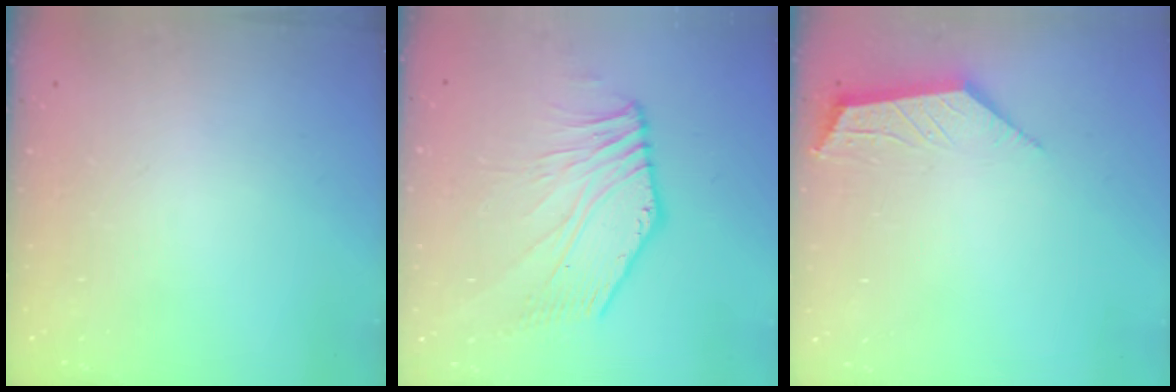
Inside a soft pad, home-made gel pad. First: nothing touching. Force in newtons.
{"total": 8.1, "press": 8.1, "slide": 1.0}
{"total": 4.2, "press": 4.1, "slide": 0.5}